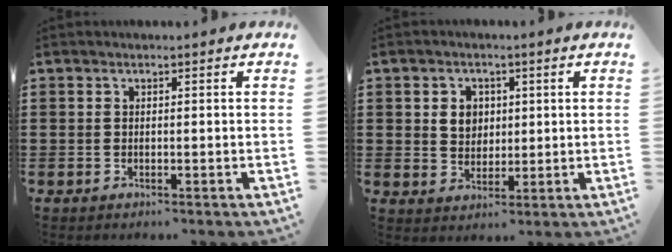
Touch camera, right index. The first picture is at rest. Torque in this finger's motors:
{"motor_torque": [0.09, 0.06, 0.11, 0.06]}